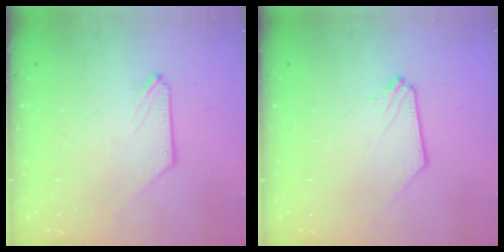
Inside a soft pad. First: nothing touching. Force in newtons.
{"total": 0.0}